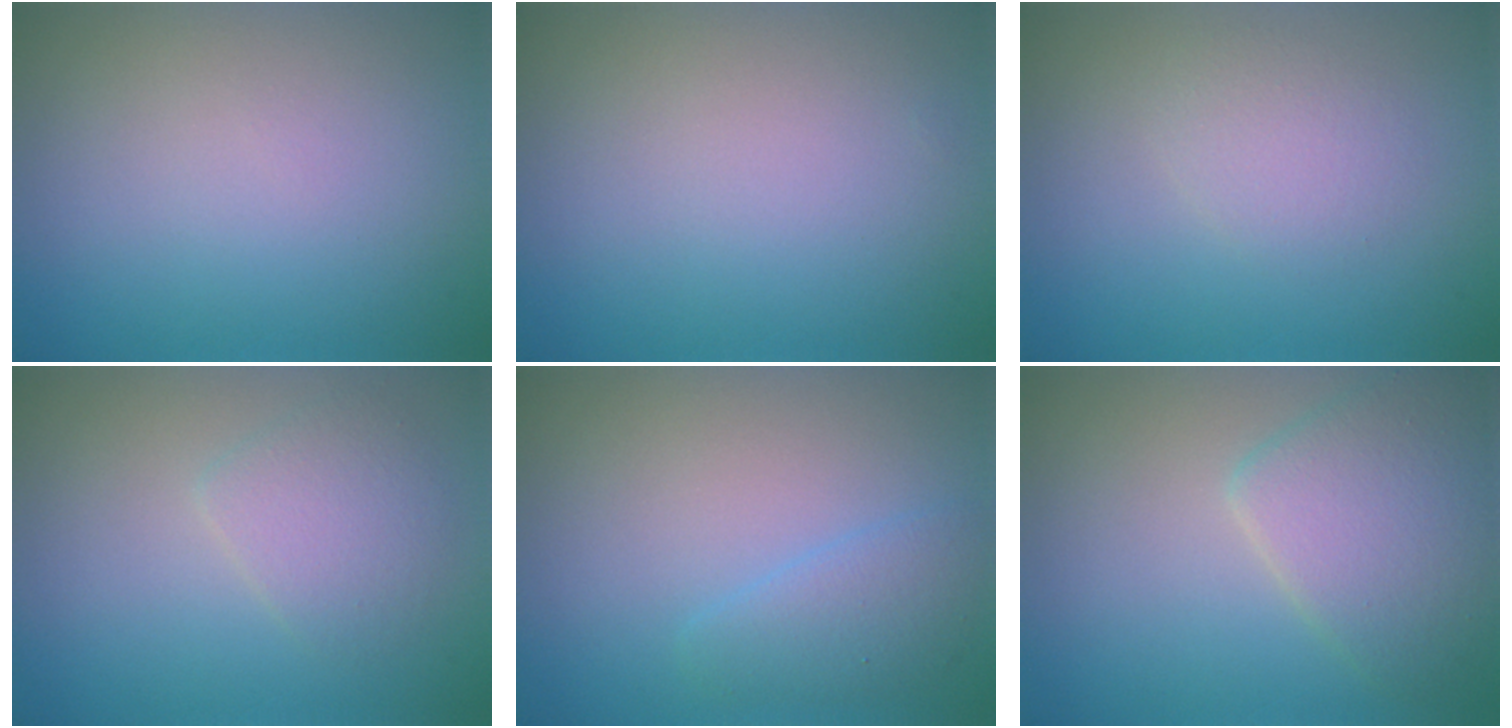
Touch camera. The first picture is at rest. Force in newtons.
{"total": 0.0}
{"total": 1.7, "press": 1.7, "slide": 0.0}
{"total": 2.4, "press": 2.4, "slide": 0.1}
{"total": 2.2, "press": 2.2, "slide": 0.2}
{"total": 4.7, "press": 4.7, "slide": 0.1}